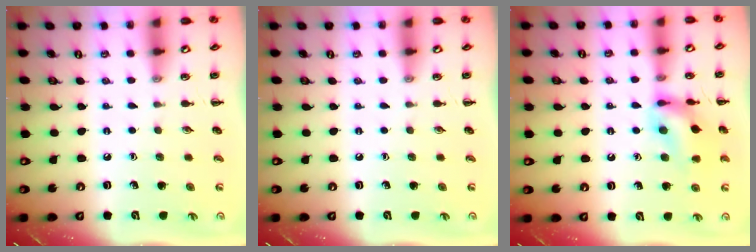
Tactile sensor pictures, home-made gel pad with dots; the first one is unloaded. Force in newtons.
{"total": 0.0}
{"total": 13.9, "press": 13.9, "slide": 1.1}